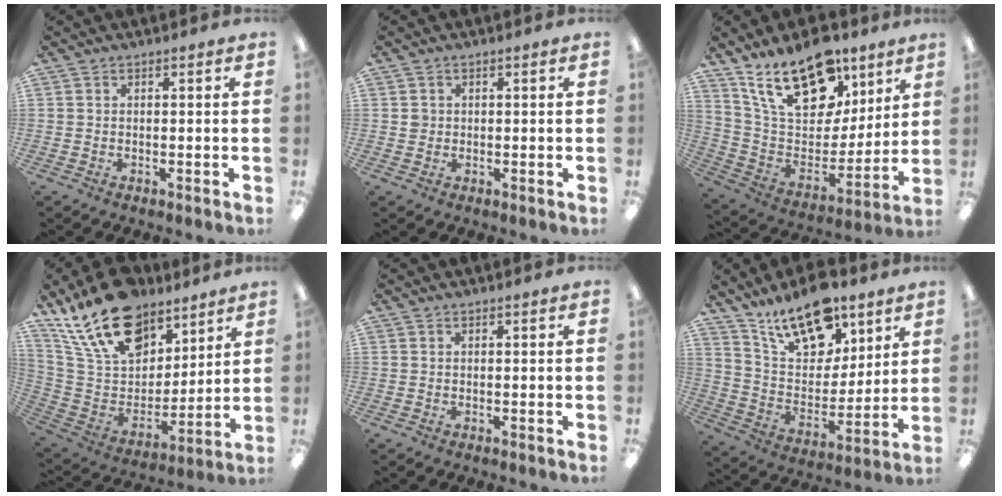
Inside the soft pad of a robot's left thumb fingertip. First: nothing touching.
{"total": 1.6, "force": [0.2, 1.6, 0.3], "torque": [0.003, 0.003, 0.001]}
{"total": 21.6, "force": [14.2, 11.0, 11.9], "torque": [-0.213, -0.070, 0.257]}
{"total": 21.9, "force": [15.0, 12.2, 10.4], "torque": [-0.197, -0.082, 0.278]}
{"total": 0.0}
{"total": 17.9, "force": [13.0, 8.7, 8.8], "torque": [-0.146, -0.073, 0.230]}